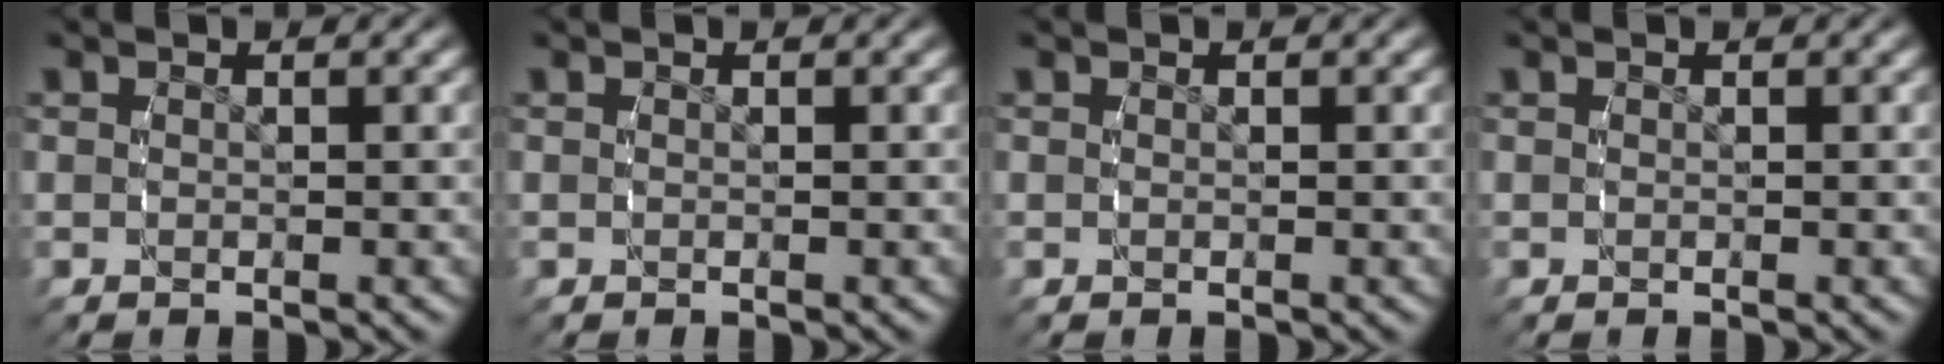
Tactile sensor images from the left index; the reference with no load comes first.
{"total": 0.0}
{"total": 0.0}
{"total": 0.0}